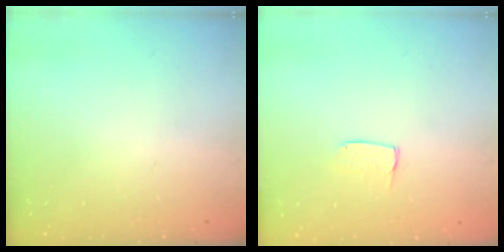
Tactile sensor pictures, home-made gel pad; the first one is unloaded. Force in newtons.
{"total": 4.4, "press": 4.4, "slide": 0.3}